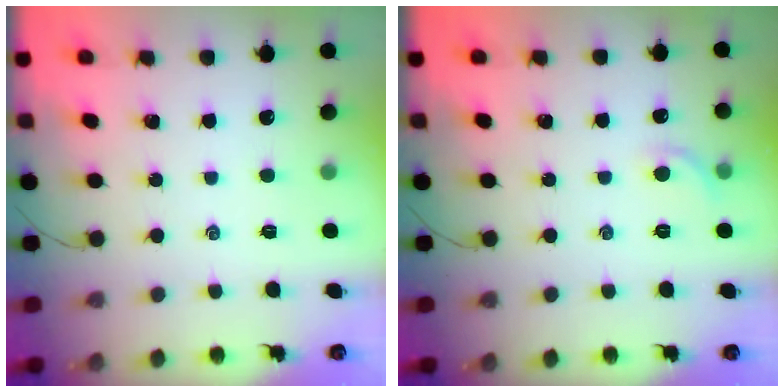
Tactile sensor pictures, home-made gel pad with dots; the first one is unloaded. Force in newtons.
{"total": 4.7, "press": 4.5, "slide": 1.2}